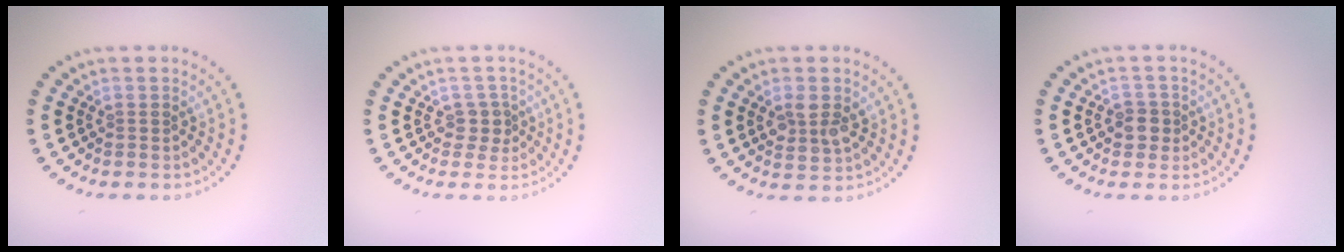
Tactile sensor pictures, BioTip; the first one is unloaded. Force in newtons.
{"total": 1.7, "press": 1.4, "slide": 1.0}
{"total": 2.6, "press": 2.5, "slide": 0.5}
{"total": 1.8, "press": 1.6, "slide": 0.7}